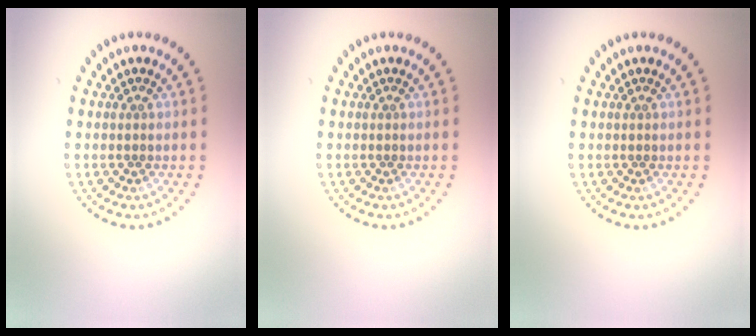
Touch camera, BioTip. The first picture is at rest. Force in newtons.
{"total": 0.0}
{"total": 0.0}